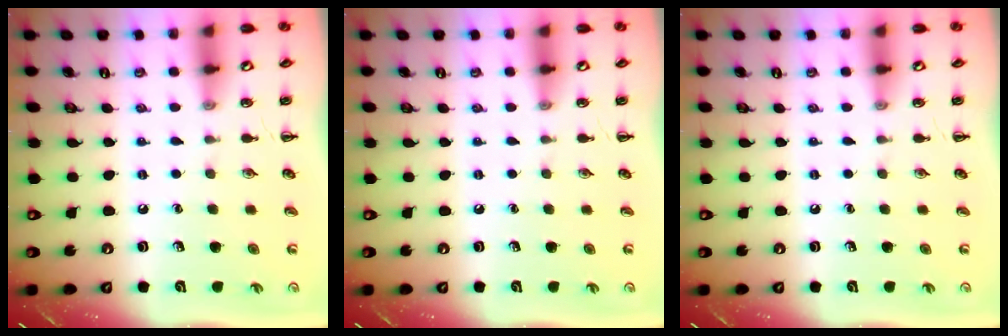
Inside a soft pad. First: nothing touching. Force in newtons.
{"total": 0.0}
{"total": 0.0}